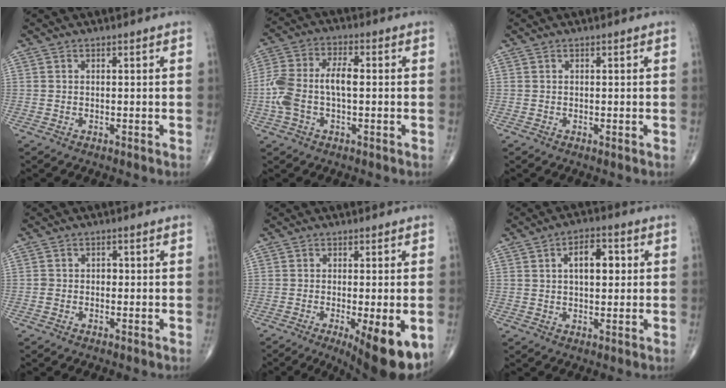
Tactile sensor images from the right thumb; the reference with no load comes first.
{"total": 10.2, "force": [-0.8, 5.1, 8.8], "torque": [-0.206, 0.031, -0.015]}
{"total": 0.0}
{"total": 1.8, "force": [-0.4, 1.5, 0.8], "torque": [-0.002, 0.009, -0.008]}
{"total": 12.1, "force": [-4.8, 3.3, 10.7], "torque": [-0.121, -0.014, -0.063]}
{"total": 7.3, "force": [1.6, 3.9, 6.0], "torque": [-0.074, 0.007, 0.022]}